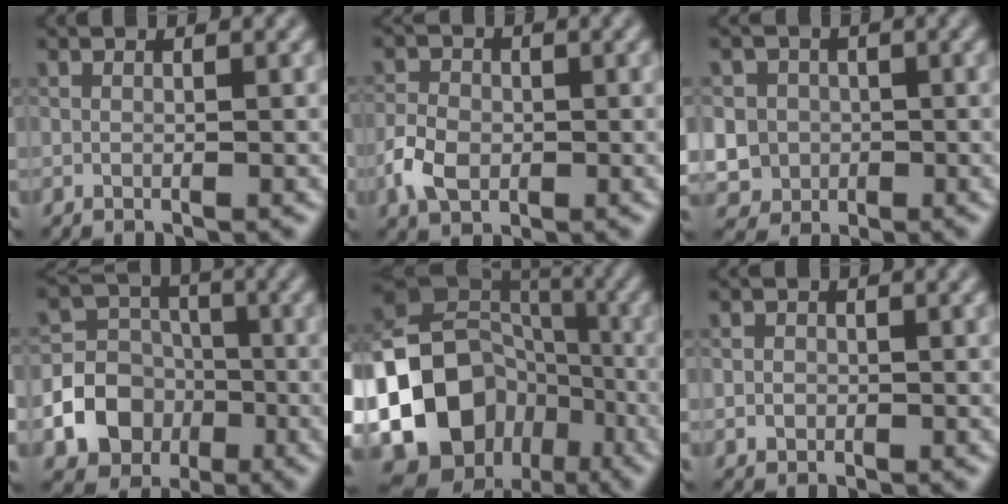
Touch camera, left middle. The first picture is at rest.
{"total": 3.7, "force": [-1.2, 2.7, 2.2], "torque": [-0.049, -0.001, -0.028]}
{"total": 6.4, "force": [-0.5, 6.2, 1.8], "torque": [-0.034, 0.015, -0.026]}
{"total": 8.1, "force": [-2.9, 7.0, 2.9], "torque": [-0.029, -0.008, -0.080]}
{"total": 20.1, "force": [-7.1, 17.0, 8.1], "torque": [-0.171, -0.025, -0.136]}
{"total": 1.0, "force": [-0.1, 1.0, 0.2], "torque": [0.006, -0.004, -0.006]}